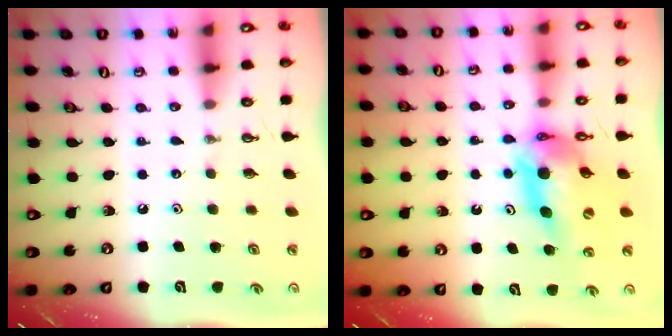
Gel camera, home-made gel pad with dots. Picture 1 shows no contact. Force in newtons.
{"total": 12.5, "press": 12.4, "slide": 1.3}